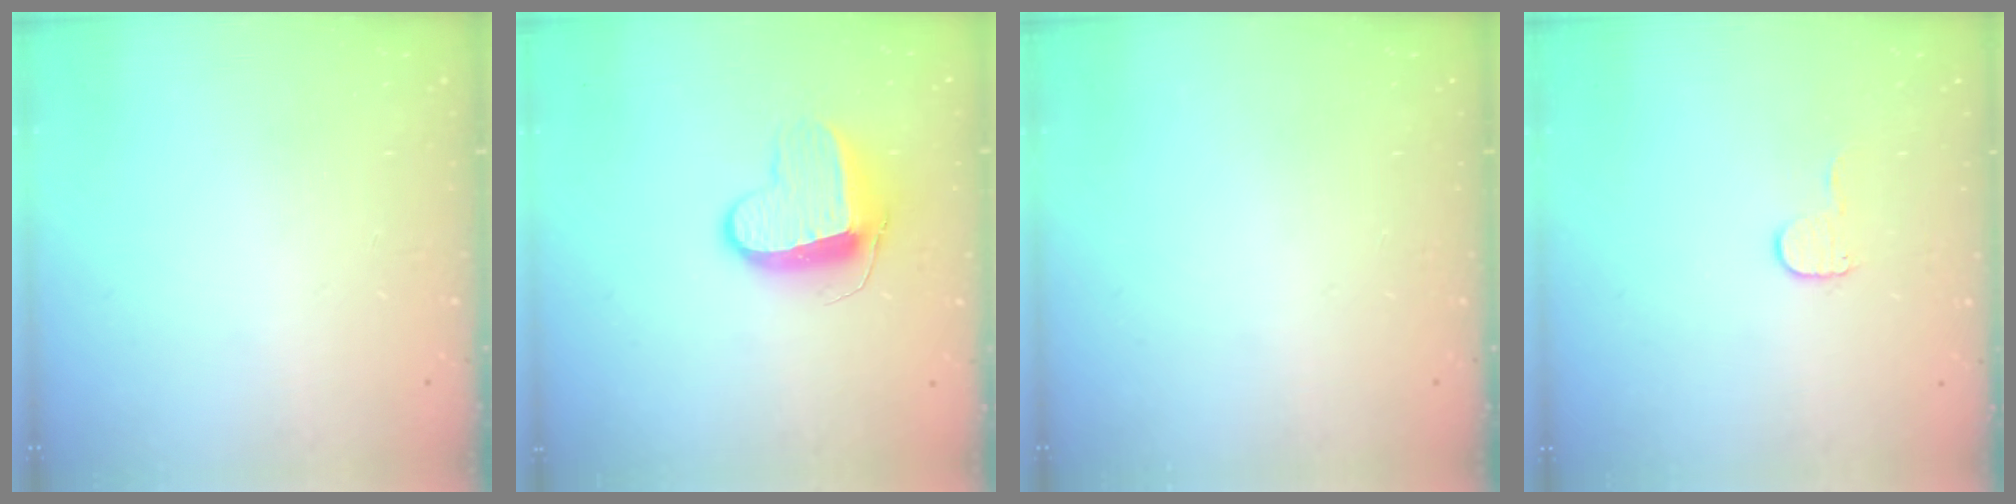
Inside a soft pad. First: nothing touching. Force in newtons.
{"total": 10.0, "press": 10.0, "slide": 0.5}
{"total": 0.0}
{"total": 5.0, "press": 4.9, "slide": 0.5}